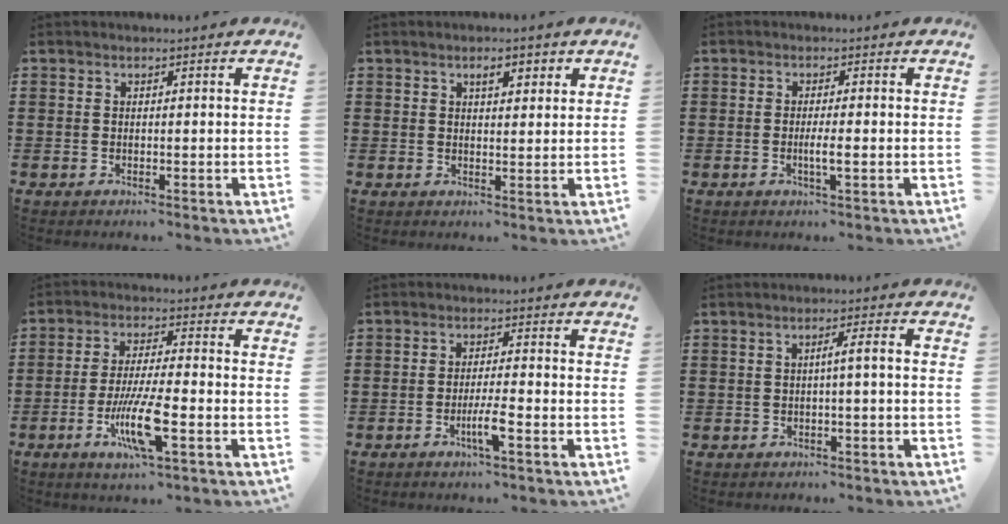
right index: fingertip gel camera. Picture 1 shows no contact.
{"total": 2.5, "force": [1.2, 0.9, 2.1], "torque": [-0.036, 0.002, 0.017]}
{"total": 2.5, "force": [-0.7, 0.2, 2.4], "torque": [-0.042, -0.002, -0.013]}
{"total": 9.3, "force": [-3.4, 1.8, 8.4], "torque": [-0.167, -0.010, -0.064]}
{"total": 4.0, "force": [-1.9, 0.2, 3.5], "torque": [-0.066, -0.006, -0.034]}
{"total": 2.5, "force": [-0.5, -0.3, 2.5], "torque": [-0.043, -0.004, -0.013]}